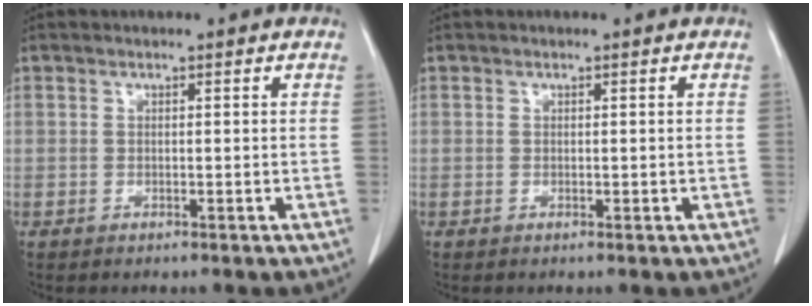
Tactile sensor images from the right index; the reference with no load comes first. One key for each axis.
{"total": 0.5, "fx": 0.0, "fy": 0.3, "fz": 0.4, "tx": -0.007, "ty": 0.000, "tz": 0.003}